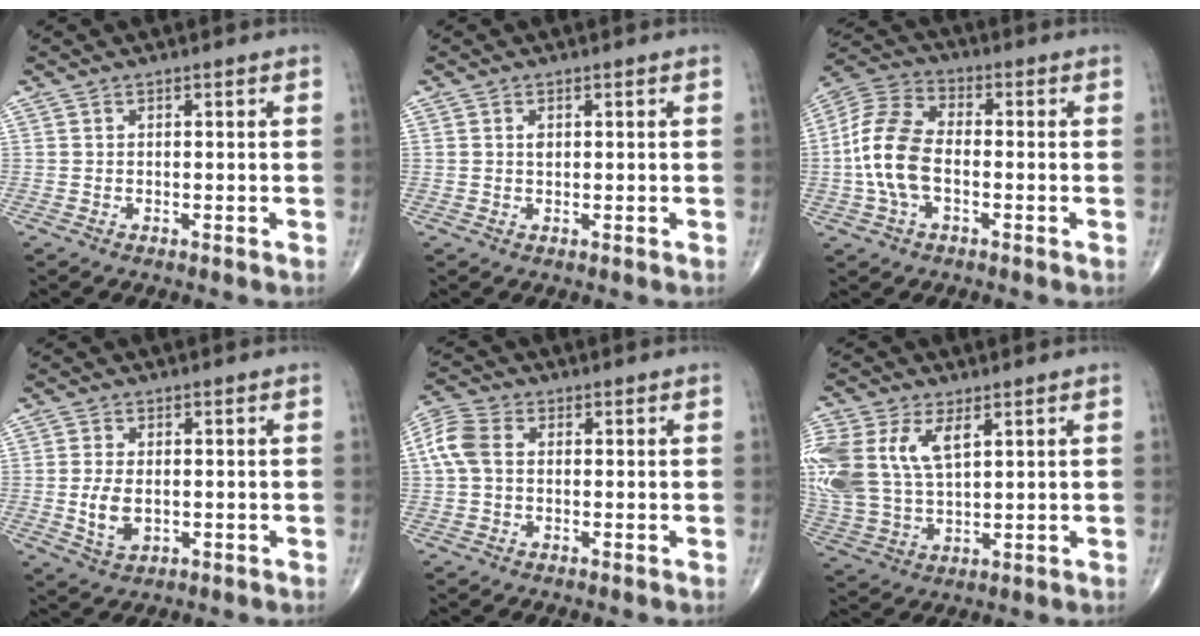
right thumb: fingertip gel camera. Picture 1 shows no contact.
{"total": 1.1, "force": [0.3, 0.7, 0.8], "torque": [-0.010, -0.001, 0.006]}
{"total": 12.6, "force": [-1.8, 7.2, 10.2], "torque": [-0.220, 0.030, -0.041]}
{"total": 5.5, "force": [-0.4, 3.3, 4.4], "torque": [-0.084, -0.010, -0.002]}
{"total": 6.7, "force": [0.7, 4.6, 4.8], "torque": [-0.120, 0.022, 0.009]}
{"total": 18.8, "force": [6.4, 10.9, 13.9], "torque": [-0.338, 0.004, 0.128]}